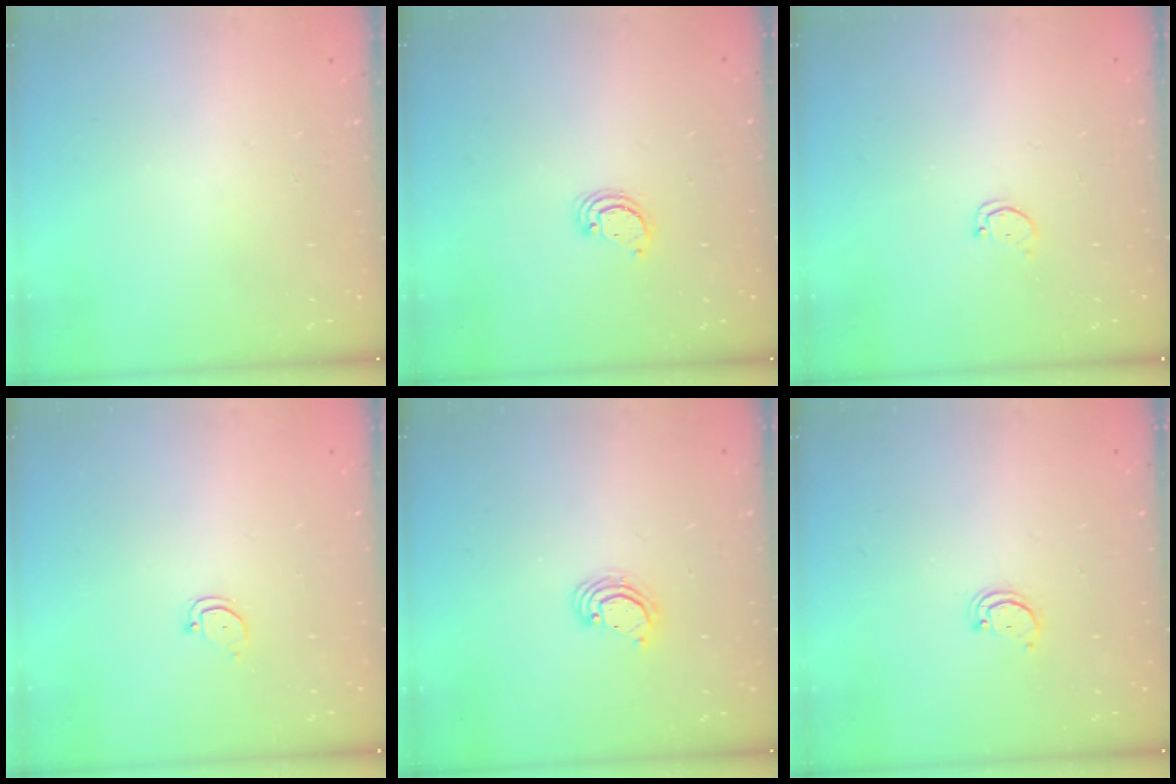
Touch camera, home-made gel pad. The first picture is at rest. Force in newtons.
{"total": 2.3, "press": 2.3, "slide": 0.2}
{"total": 1.7, "press": 1.7, "slide": 0.2}
{"total": 2.4, "press": 2.4, "slide": 0.2}
{"total": 3.8, "press": 3.8, "slide": 0.2}
{"total": 2.1, "press": 2.1, "slide": 0.2}